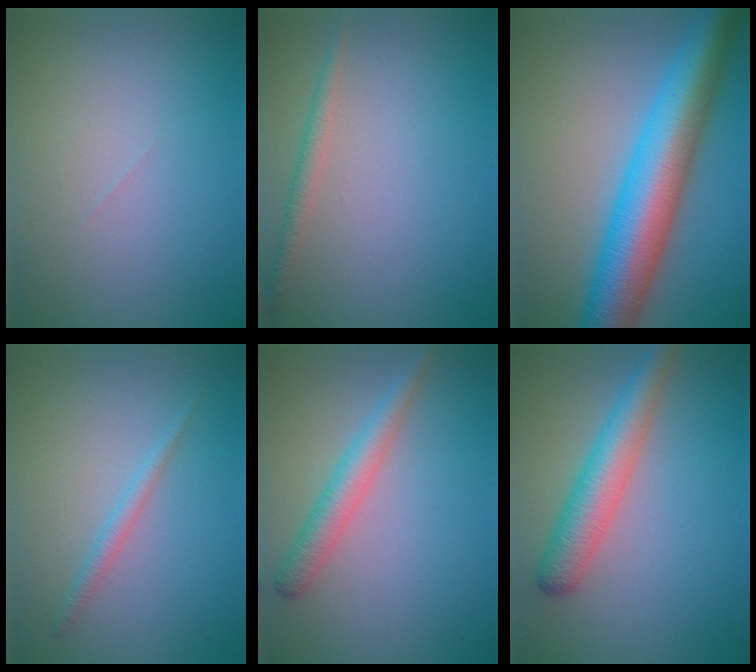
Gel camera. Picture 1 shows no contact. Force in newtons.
{"total": 1.6, "press": 1.6, "slide": 0.0}
{"total": 11.6, "press": 11.6, "slide": 0.1}
{"total": 1.4, "press": 1.4, "slide": 0.1}
{"total": 3.1, "press": 3.1, "slide": 0.1}
{"total": 4.9, "press": 4.9, "slide": 0.2}